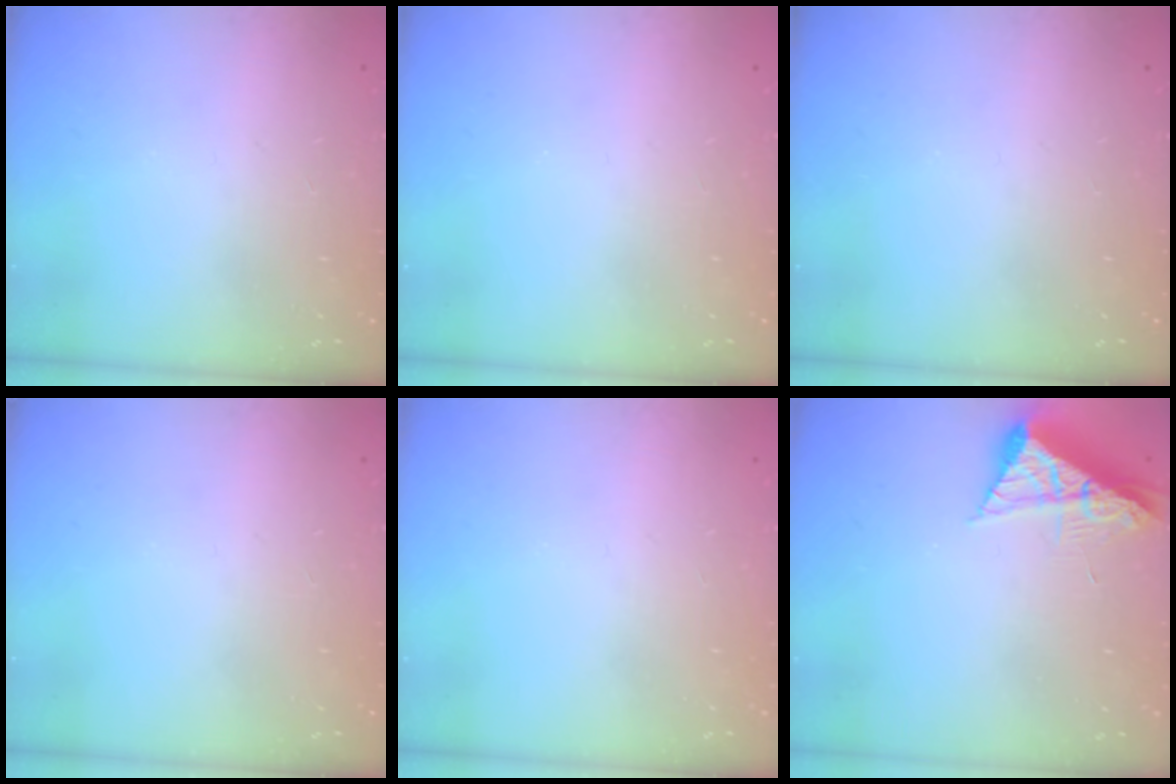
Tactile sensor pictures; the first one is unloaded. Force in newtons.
{"total": 0.0}
{"total": 0.0}
{"total": 0.0}
{"total": 0.0}
{"total": 8.1, "press": 8.1, "slide": 0.8}